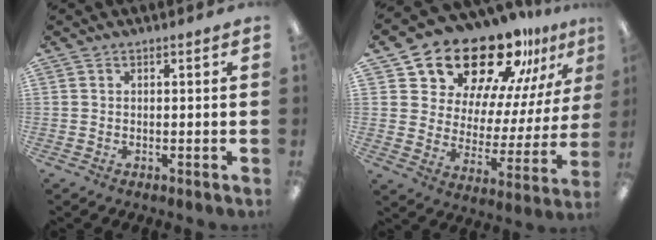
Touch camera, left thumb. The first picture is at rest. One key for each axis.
{"total": 23.0, "fx": 18.9, "fy": 9.7, "fz": 8.9, "tx": -0.149, "ty": -0.138, "tz": 0.333}